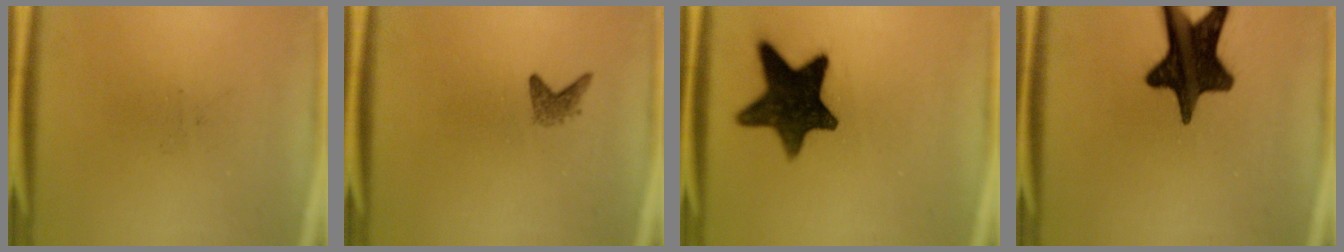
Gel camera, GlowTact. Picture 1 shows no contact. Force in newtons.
{"total": 1.4}
{"total": 14.6}
{"total": 16.9}